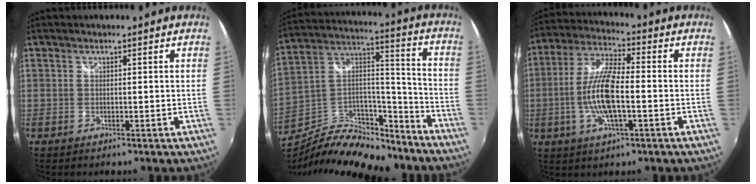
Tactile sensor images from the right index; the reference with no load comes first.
{"total": 20.1, "force": [-15.9, 8.2, 9.1], "torque": [-0.177, 0.040, -0.247]}
{"total": 11.8, "force": [-2.4, 3.1, 11.1], "torque": [-0.229, 0.001, -0.050]}